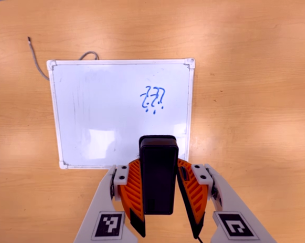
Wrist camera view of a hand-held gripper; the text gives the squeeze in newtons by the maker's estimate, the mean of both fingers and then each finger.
{"total": 5.2, "left": 4.0, "right": 6.3}